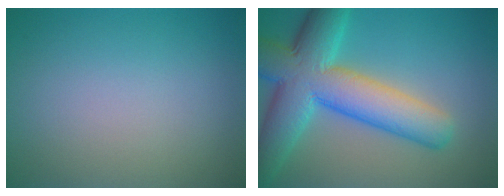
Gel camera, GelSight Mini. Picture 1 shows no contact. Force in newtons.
{"total": 11.0, "press": 11.0, "slide": 0.1}